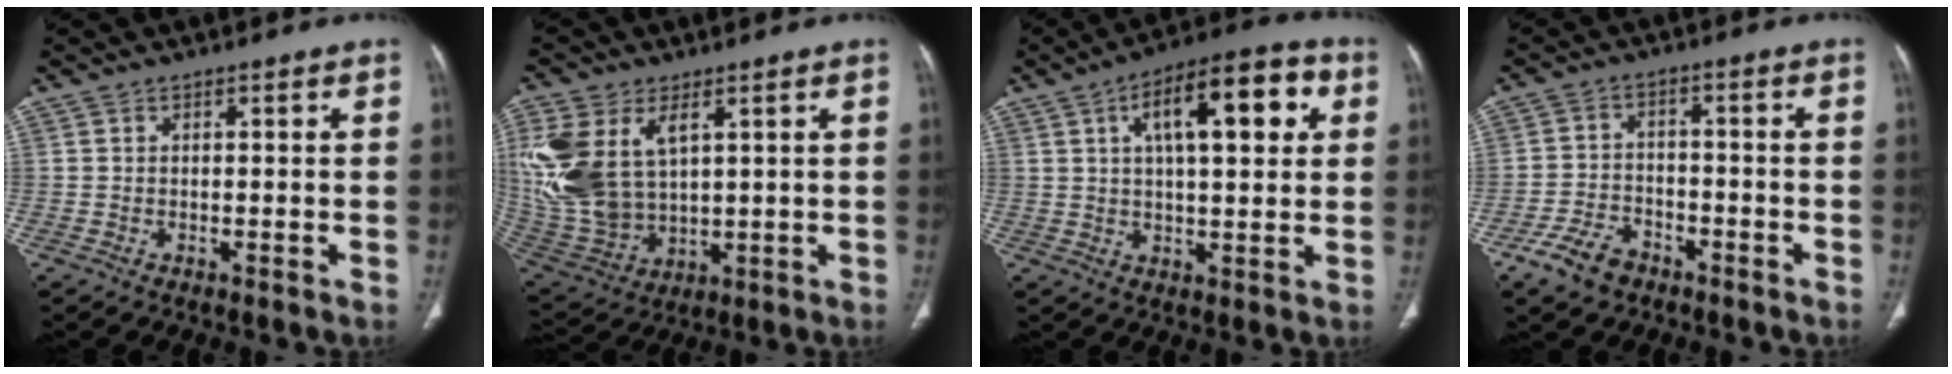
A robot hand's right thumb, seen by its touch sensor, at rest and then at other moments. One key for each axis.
{"total": 18.5, "fx": 5.4, "fy": 11.4, "fz": 13.5, "tx": -0.303, "ty": -0.016, "tz": 0.124}
{"total": 16.2, "fx": 5.1, "fy": 6.3, "fz": 14.0, "tx": -0.184, "ty": 0.014, "tz": 0.069}
{"total": 7.2, "fx": -4.7, "fy": 4.3, "fz": 3.3, "tx": -0.058, "ty": 0.026, "tz": -0.082}